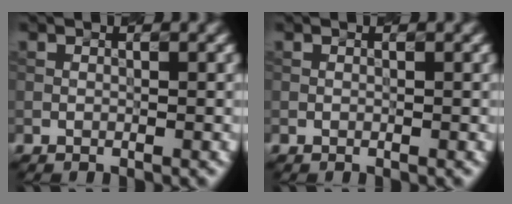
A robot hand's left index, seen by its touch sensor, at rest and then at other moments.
{"total": 0.0}